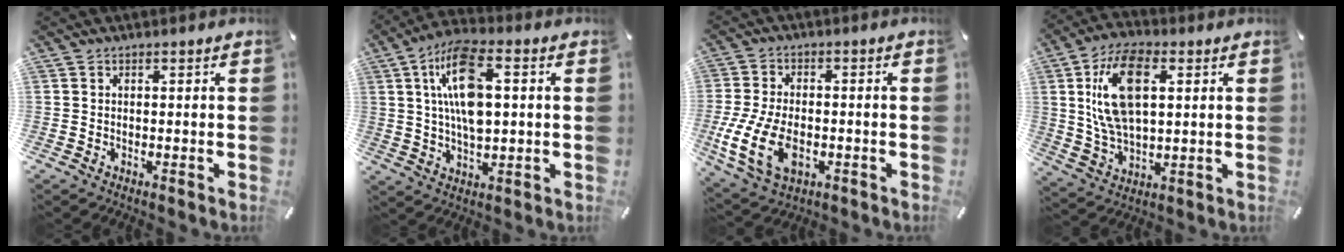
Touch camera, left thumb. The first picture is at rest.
{"total": 14.0, "force": [3.1, 6.3, 12.1], "torque": [-0.252, -0.002, 0.050]}
{"total": 13.0, "force": [-3.5, 8.1, 9.5], "torque": [-0.212, -0.001, -0.060]}
{"total": 14.7, "force": [4.0, 8.2, 11.6], "torque": [-0.258, 0.002, 0.066]}